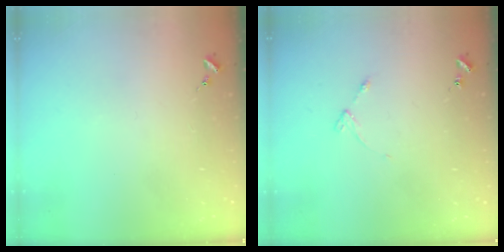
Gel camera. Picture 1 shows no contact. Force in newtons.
{"total": 4.0, "press": 3.9, "slide": 0.5}